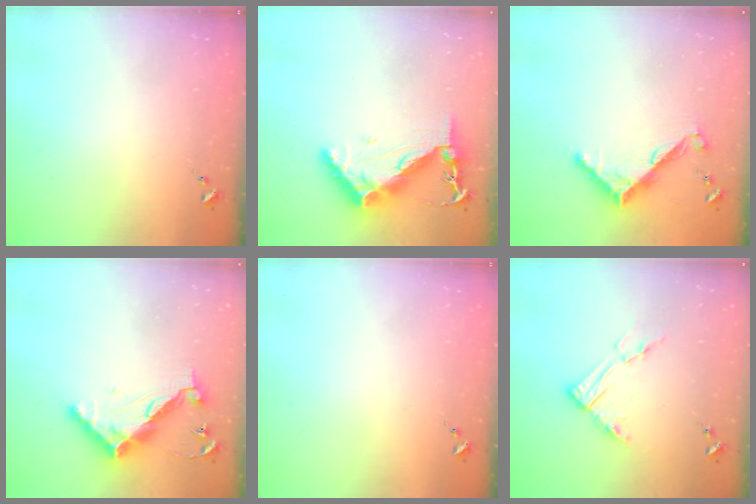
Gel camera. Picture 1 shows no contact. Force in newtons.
{"total": 12.4, "press": 12.3, "slide": 1.4}
{"total": 8.5, "press": 8.5, "slide": 0.6}
{"total": 12.8, "press": 12.8, "slide": 0.5}
{"total": 0.0}
{"total": 8.9, "press": 8.9, "slide": 0.8}